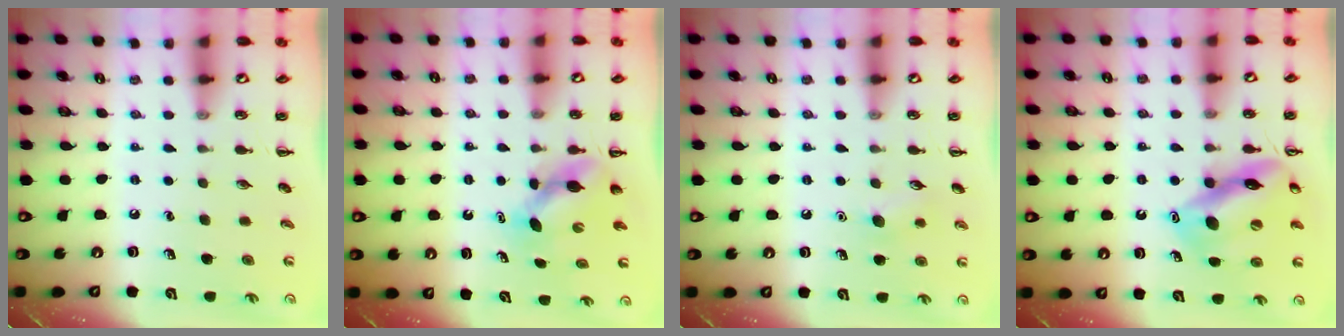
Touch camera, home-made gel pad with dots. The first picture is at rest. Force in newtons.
{"total": 5.2, "press": 5.2, "slide": 0.3}
{"total": 6.9, "press": 6.7, "slide": 1.7}
{"total": 14.7, "press": 14.6, "slide": 1.9}